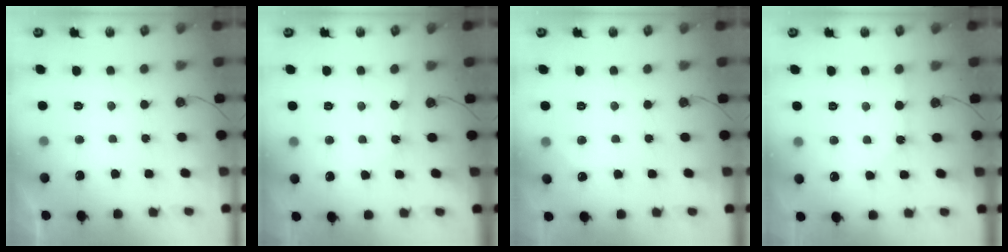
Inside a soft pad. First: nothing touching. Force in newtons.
{"total": 2.4, "press": 2.4, "slide": 0.3}
{"total": 2.7, "press": 2.6, "slide": 0.4}
{"total": 0.7, "press": 0.7, "slide": 0.1}